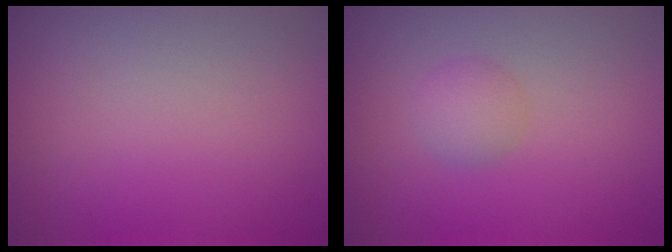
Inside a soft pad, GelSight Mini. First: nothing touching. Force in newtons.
{"total": 1.5, "press": 1.5, "slide": 0.0}